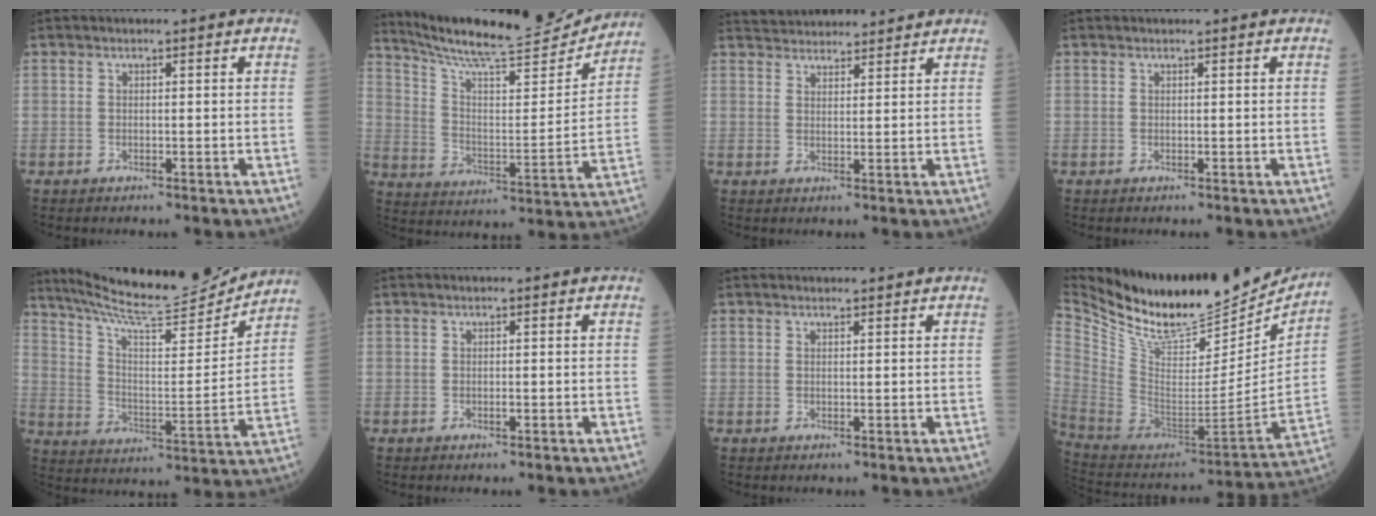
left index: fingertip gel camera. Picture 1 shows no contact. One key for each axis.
{"total": 20.4, "fx": 19.2, "fy": 1.4, "fz": 6.8, "tx": -0.122, "ty": -0.040, "tz": 0.285}
{"total": 9.3, "fx": 9.0, "fy": 1.4, "fz": 1.8, "tx": -0.026, "ty": 0.029, "tz": 0.129}
{"total": 0.7, "fx": 0.7, "fy": 0.0, "fz": 0.2, "tx": -0.002, "ty": 0.007, "tz": 0.011}
{"total": 18.7, "fx": 17.7, "fy": 0.5, "fz": 6.0, "tx": -0.115, "ty": -0.036, "tz": 0.271}
{"total": 0.0}
{"total": 1.9, "fx": 1.9, "fy": 0.1, "fz": 0.4, "tx": -0.007, "ty": 0.008, "tz": 0.025}
{"total": 28.6, "fx": 24.5, "fy": 7.9, "fz": 12.5, "tx": -0.242, "ty": -0.049, "tz": 0.383}